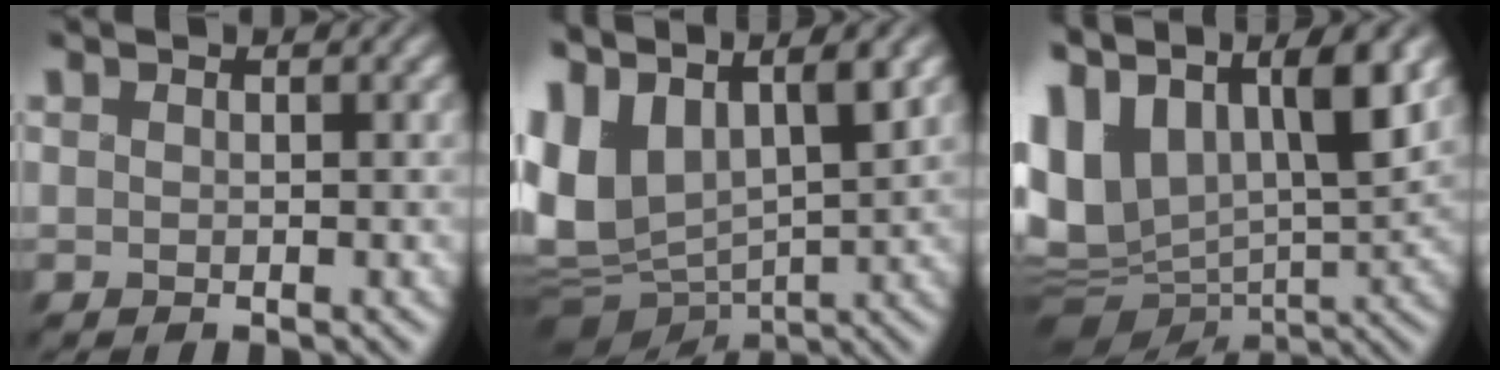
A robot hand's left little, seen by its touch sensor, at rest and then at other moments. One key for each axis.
{"total": 11.8, "fx": 3.2, "fy": 7.0, "fz": 9.0, "tx": -0.205, "ty": -0.010, "tz": 0.059}
{"total": 13.6, "fx": 4.0, "fy": 7.9, "fz": 10.3, "tx": -0.234, "ty": 0.003, "tz": 0.073}